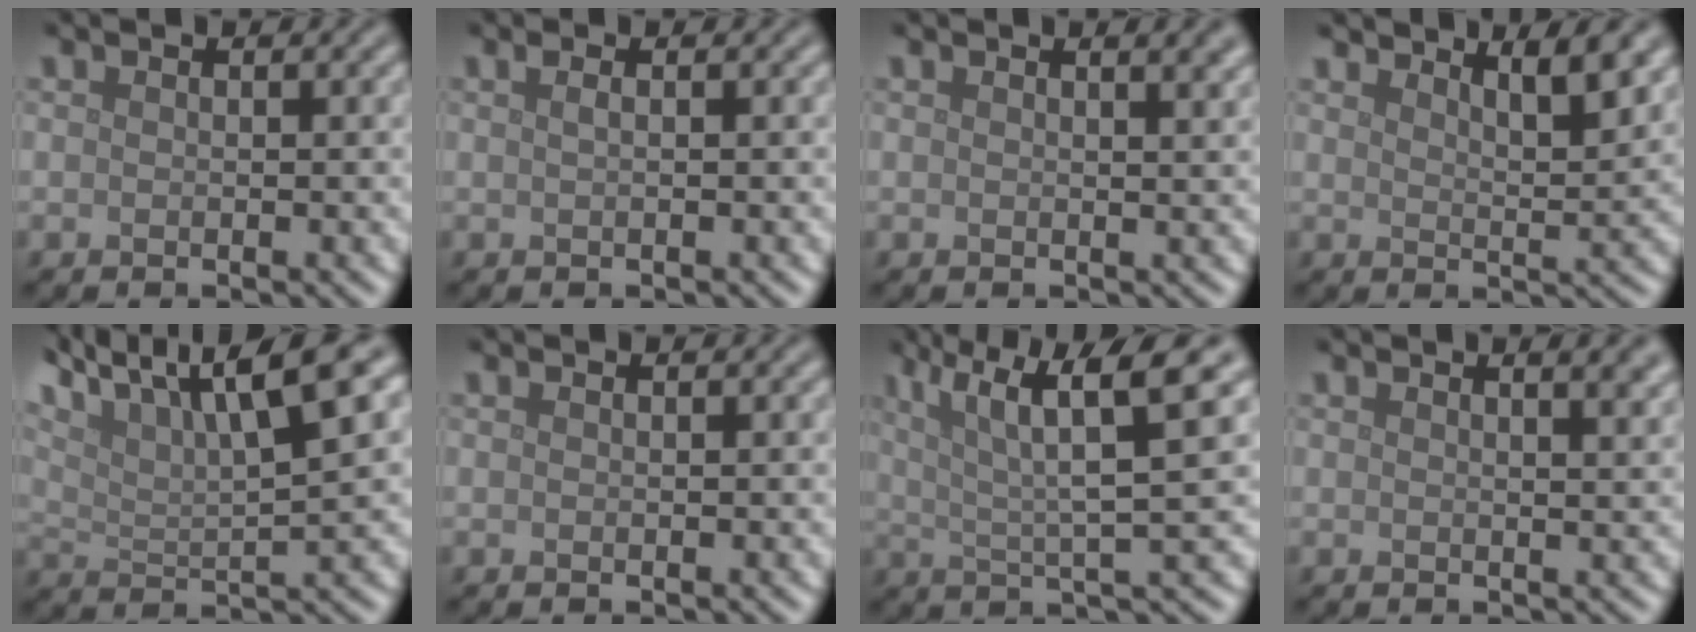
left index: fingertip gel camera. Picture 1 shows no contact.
{"total": 1.0, "force": [0.4, 0.4, 0.8], "torque": [-0.012, -0.001, 0.001]}
{"total": 2.4, "force": [1.4, 0.9, 1.7], "torque": [-0.004, 0.005, 0.012]}
{"total": 4.6, "force": [3.8, 1.1, 2.2], "torque": [-0.027, 0.003, 0.050]}
{"total": 10.5, "force": [6.8, 2.8, 7.5], "torque": [-0.131, 0.021, 0.112]}
{"total": 0.0}
{"total": 8.0, "force": [3.5, 1.4, 7.0], "torque": [-0.119, 0.015, 0.063]}
{"total": 3.4, "force": [1.9, 1.4, 2.5], "torque": [-0.008, 0.012, 0.011]}